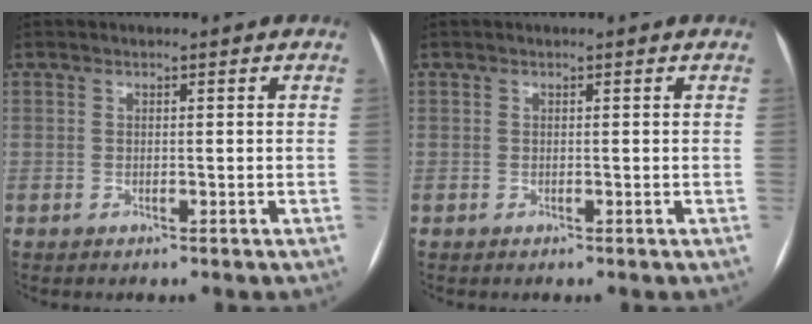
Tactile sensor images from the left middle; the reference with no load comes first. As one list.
[{"total": 0.0}]